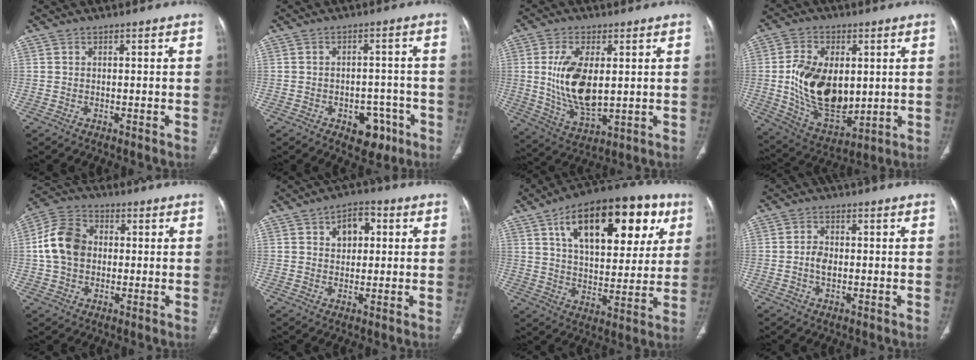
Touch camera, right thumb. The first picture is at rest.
{"total": 6.9, "force": [-3.5, 4.6, 3.9], "torque": [-0.021, 0.027, -0.040]}
{"total": 13.0, "force": [1.4, 6.4, 11.2], "torque": [-0.213, -0.020, 0.038]}
{"total": 18.4, "force": [1.1, 11.3, 14.5], "torque": [-0.231, -0.018, 0.040]}
{"total": 11.2, "force": [0.6, 8.6, 7.0], "torque": [-0.120, 0.023, 0.003]}
{"total": 6.3, "force": [1.9, 4.3, 4.2], "torque": [-0.039, 0.007, 0.024]}
{"total": 25.2, "force": [10.6, 12.4, 19.1], "torque": [-0.245, -0.001, 0.163]}
{"total": 3.1, "force": [-0.5, 2.0, 2.3], "torque": [-0.041, 0.006, -0.012]}